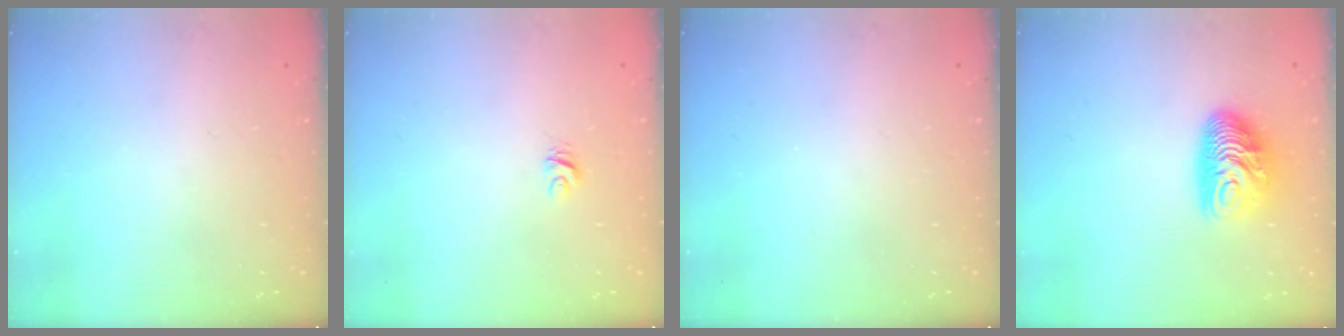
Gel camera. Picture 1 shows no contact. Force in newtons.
{"total": 4.5, "press": 4.5, "slide": 0.0}
{"total": 0.0}
{"total": 10.6, "press": 10.5, "slide": 0.9}